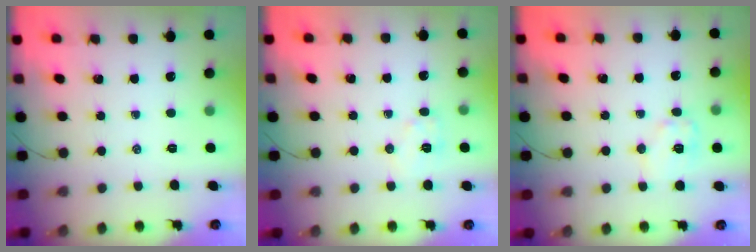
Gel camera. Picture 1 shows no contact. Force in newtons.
{"total": 6.5, "press": 6.4, "slide": 0.8}
{"total": 7.4, "press": 7.4, "slide": 0.8}